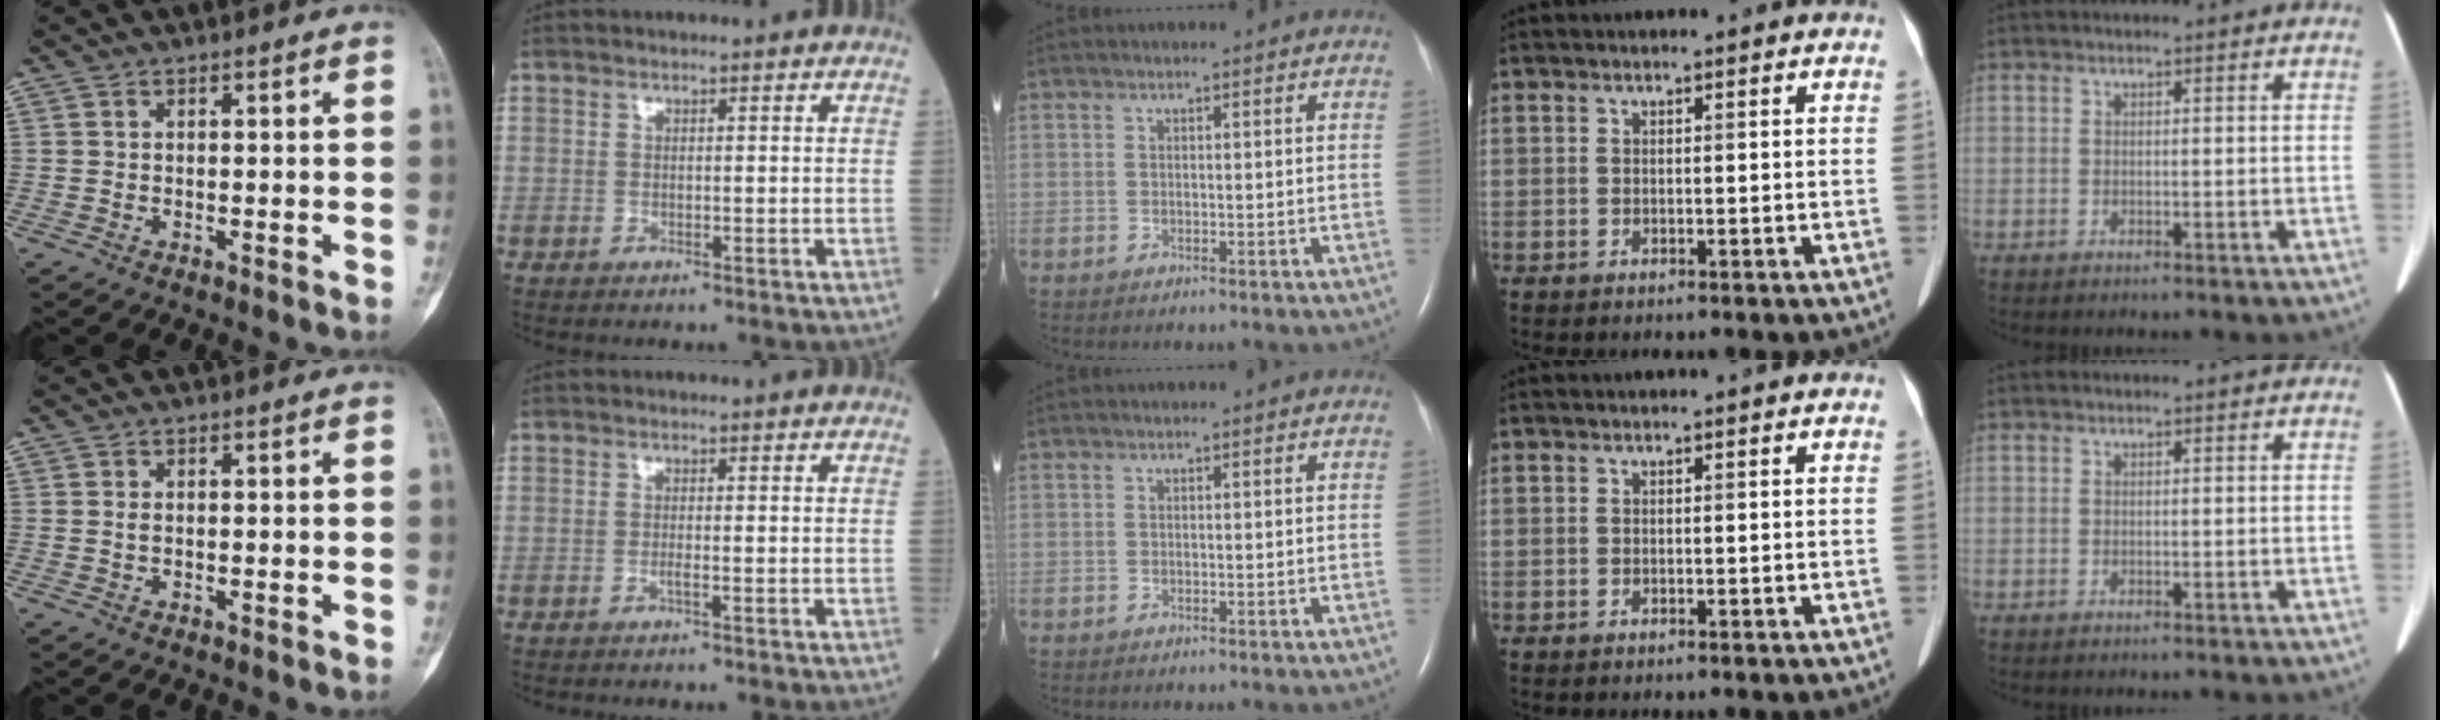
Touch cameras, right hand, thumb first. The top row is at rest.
{"thumb": {"total": 0.6, "force": [0.1, 0.3, 0.5], "torque": [-0.007, 0.000, 0.002]}, "index": {"total": 0.7, "force": [-0.4, -0.1, 0.6], "torque": [-0.012, 0.000, -0.008]}}